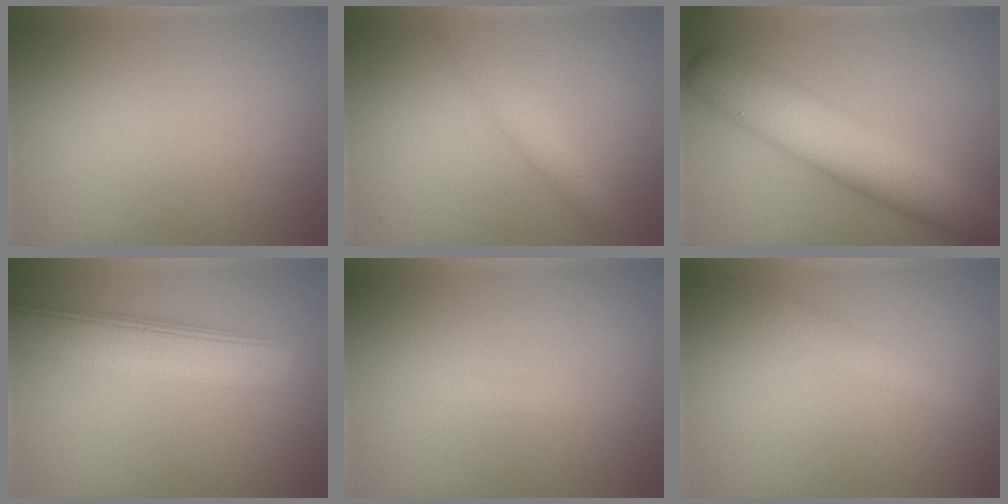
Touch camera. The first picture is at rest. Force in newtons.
{"total": 2.4, "press": 2.4, "slide": 0.0}
{"total": 8.3, "press": 8.3, "slide": 0.1}
{"total": 6.7, "press": 6.6, "slide": 0.6}
{"total": 0.6, "press": 0.6, "slide": 0.1}
{"total": 1.7, "press": 1.7, "slide": 0.0}